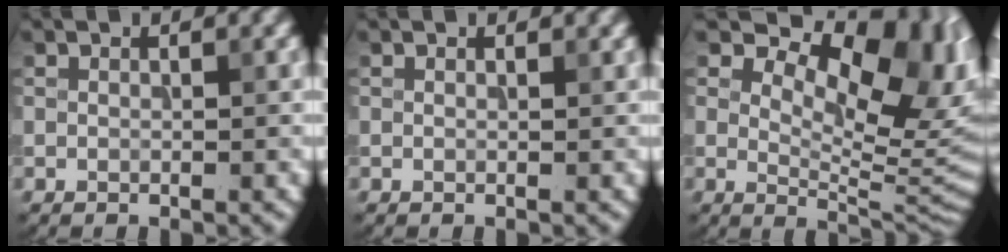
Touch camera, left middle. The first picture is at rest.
{"total": 0.0}
{"total": 12.1, "force": [5.9, 5.8, 8.8], "torque": [-0.119, 0.001, 0.096]}